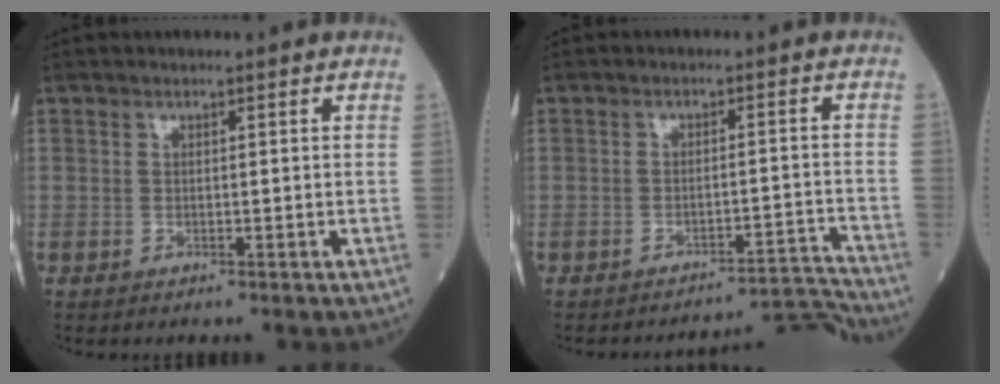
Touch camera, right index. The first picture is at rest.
{"total": 7.3, "force": [-6.8, -2.2, -1.5], "torque": [0.037, 0.012, -0.096]}